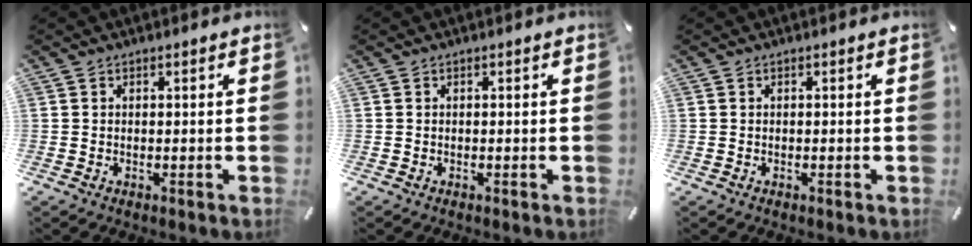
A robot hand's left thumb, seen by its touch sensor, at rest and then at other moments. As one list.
[{"total": 0.0}, {"total": 0.0}]